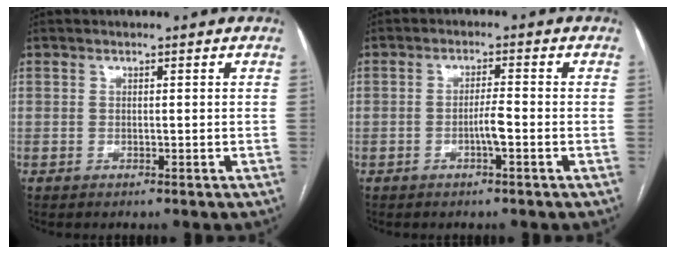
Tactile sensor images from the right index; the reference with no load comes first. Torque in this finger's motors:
{"motor_torque": [0.32, 0.21, 0.02, 0.02]}